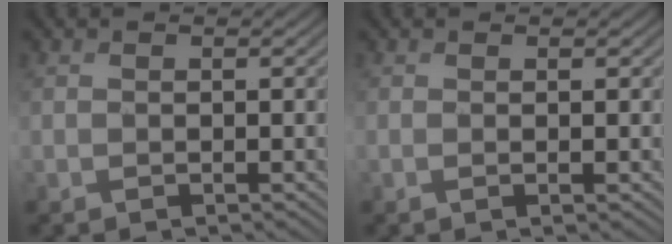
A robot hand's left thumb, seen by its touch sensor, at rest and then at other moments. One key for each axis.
{"total": 0.6, "fx": -0.1, "fy": -0.1, "fz": 0.6, "tx": -0.006, "ty": 0.003, "tz": -0.006}